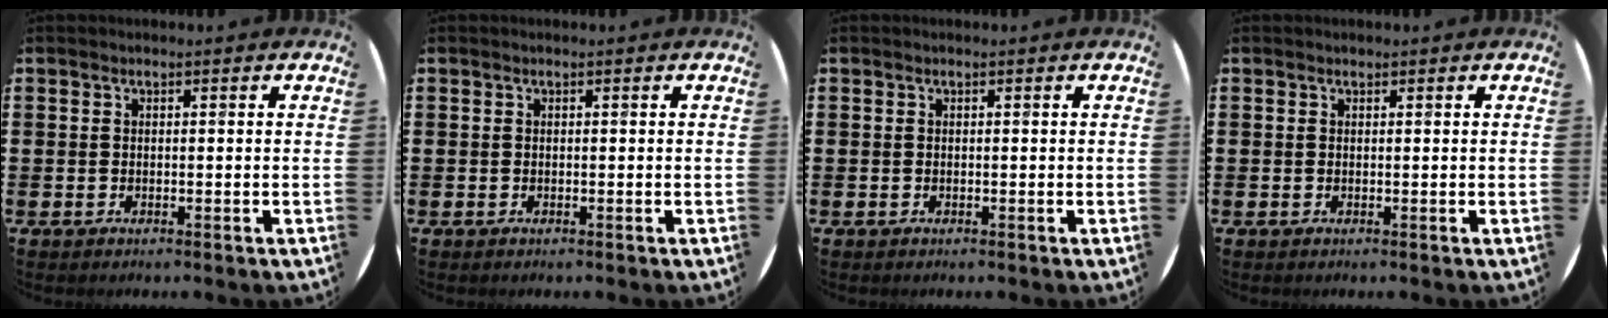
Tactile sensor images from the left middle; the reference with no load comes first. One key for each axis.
{"total": 0.0}
{"total": 0.0}
{"total": 0.0}